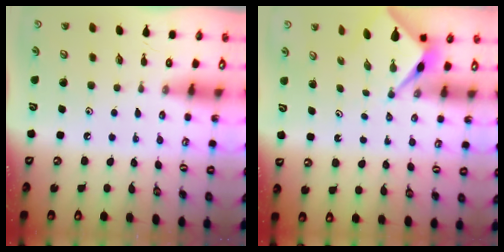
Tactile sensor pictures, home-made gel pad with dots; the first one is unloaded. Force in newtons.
{"total": 2.6, "press": 2.6, "slide": 0.2}